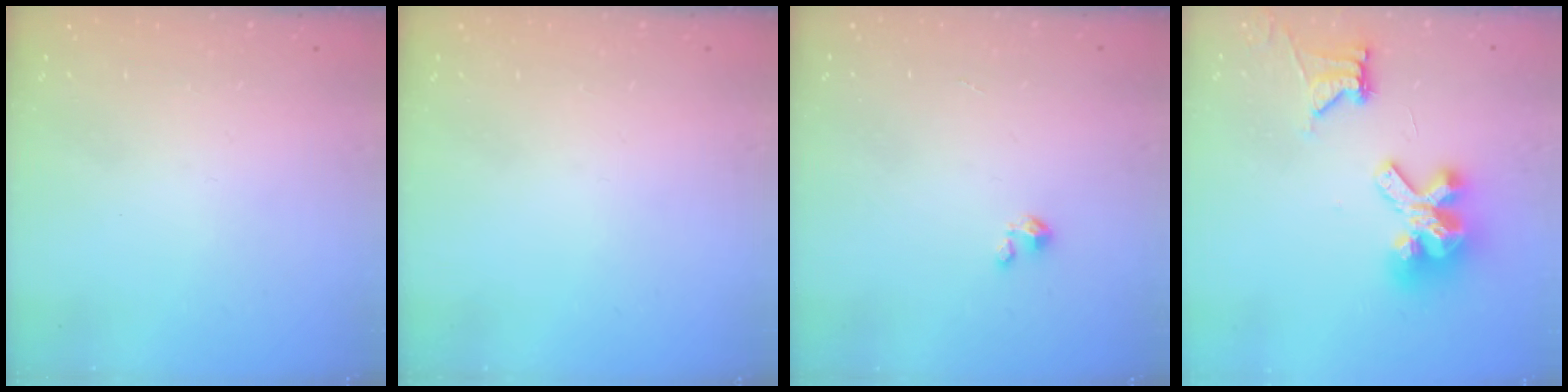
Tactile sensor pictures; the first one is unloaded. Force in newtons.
{"total": 0.0}
{"total": 1.5, "press": 1.5, "slide": 0.1}
{"total": 14.3, "press": 14.2, "slide": 1.7}